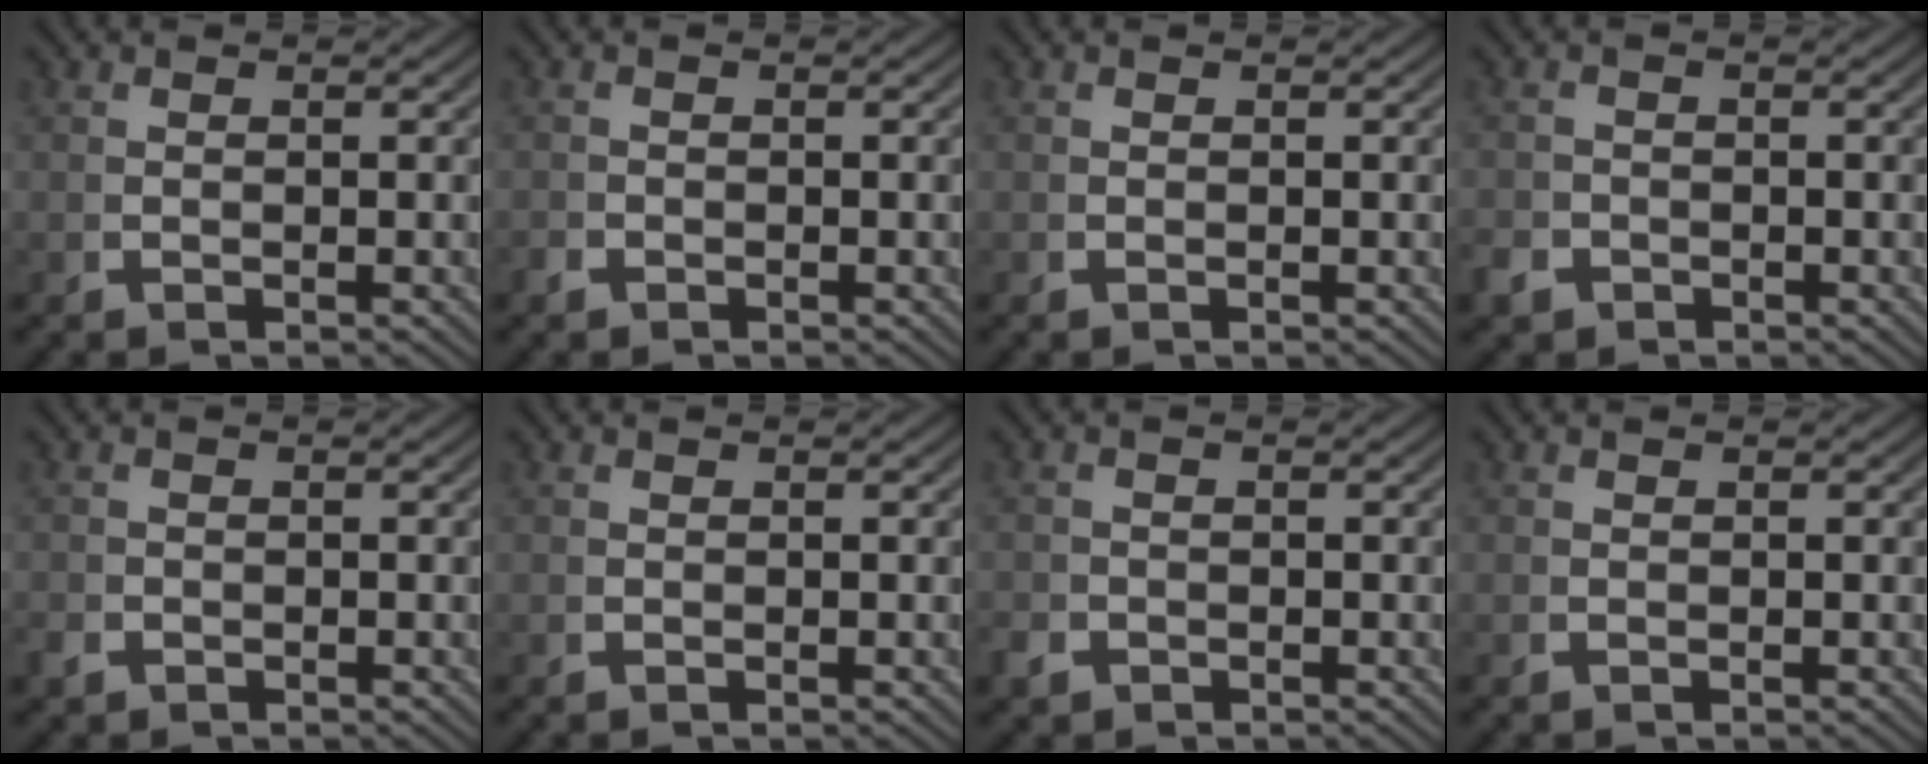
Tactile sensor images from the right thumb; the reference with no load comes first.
{"total": 0.5, "force": [-0.5, 0.1, -0.1], "torque": [0.004, -0.002, -0.012]}
{"total": 0.0}
{"total": 1.6, "force": [-1.2, 0.9, 0.0], "torque": [0.000, -0.007, -0.021]}
{"total": 0.8, "force": [-0.6, 0.5, 0.0], "torque": [-0.001, -0.004, -0.012]}
{"total": 0.0}
{"total": 1.2, "force": [-0.9, 0.7, 0.0], "torque": [-0.002, -0.006, -0.015]}
{"total": 0.0}